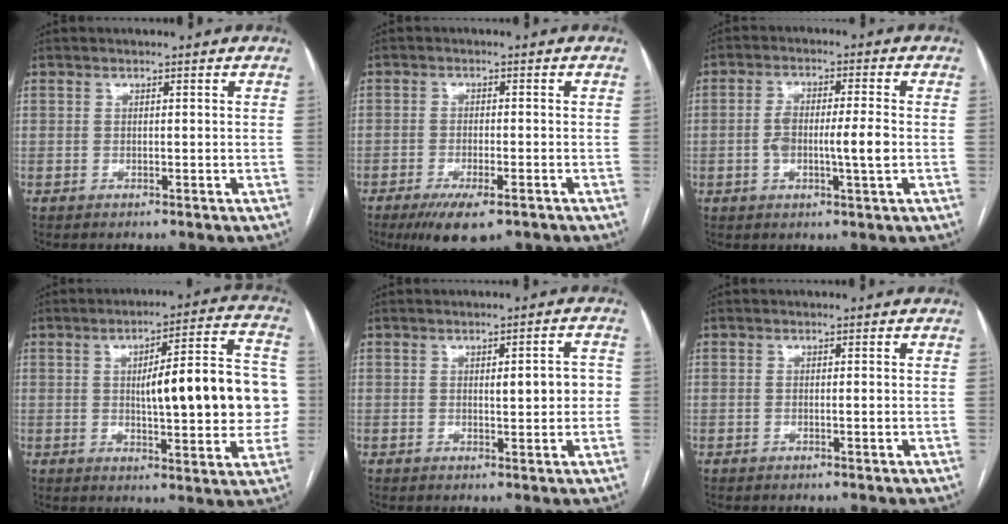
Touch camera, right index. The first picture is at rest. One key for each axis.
{"total": 7.4, "fx": -4.9, "fy": 2.0, "fz": 5.3, "tx": -0.087, "ty": -0.014, "tz": -0.075}
{"total": 6.7, "fx": -1.0, "fy": 0.9, "fz": 6.5, "tx": -0.126, "ty": 0.007, "tz": -0.019}
{"total": 17.5, "fx": 0.7, "fy": 3.9, "fz": 17.1, "tx": -0.220, "ty": 0.033, "tz": 0.015}
{"total": 4.5, "fx": 0.2, "fy": 1.3, "fz": 4.3, "tx": -0.055, "ty": 0.008, "tz": 0.005}
{"total": 0.5, "fx": -0.1, "fy": 0.0, "fz": 0.5, "tx": -0.009, "ty": 0.001, "tz": -0.002}